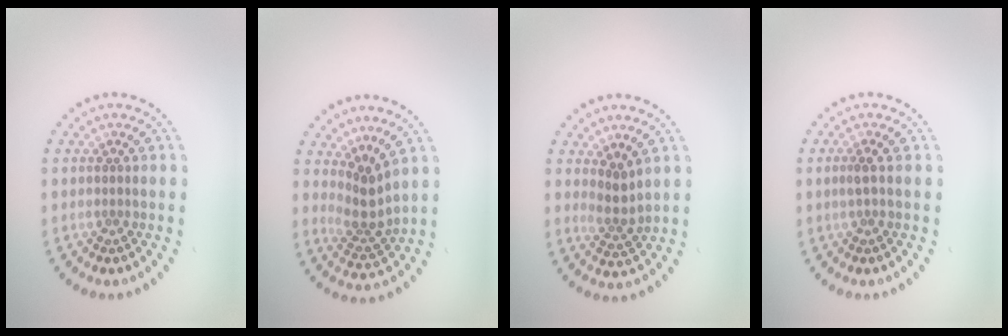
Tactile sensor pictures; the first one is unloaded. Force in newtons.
{"total": 2.8, "press": 1.9, "slide": 2.1}
{"total": 2.0, "press": 1.4, "slide": 1.4}
{"total": 1.0, "press": 0.8, "slide": 0.7}